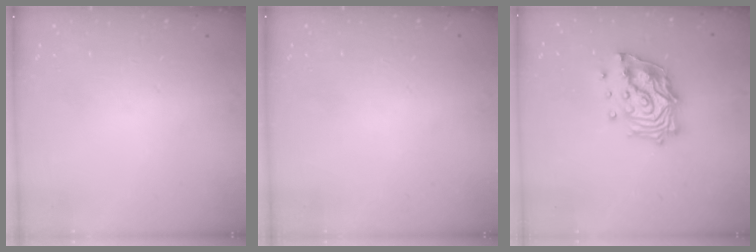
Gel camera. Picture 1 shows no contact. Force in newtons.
{"total": 0.0}
{"total": 17.0, "press": 16.8, "slide": 2.2}